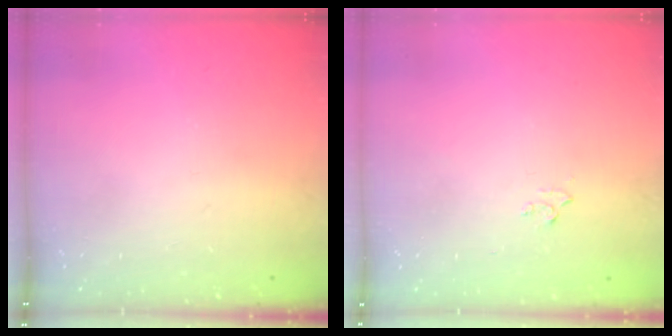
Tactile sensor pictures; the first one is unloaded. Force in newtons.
{"total": 2.9, "press": 2.8, "slide": 0.4}